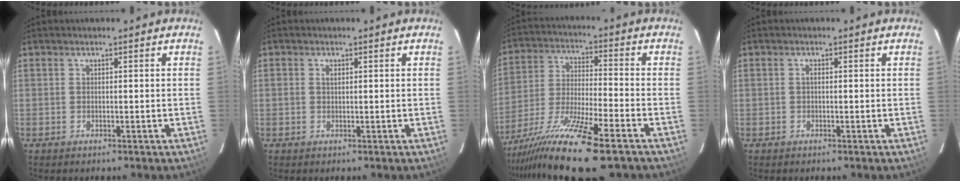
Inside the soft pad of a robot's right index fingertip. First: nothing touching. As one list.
[{"total": 0.9, "force": [0.3, 0.6, 0.7], "torque": [-0.012, 0.003, 0.004]}, {"total": 17.8, "force": [-13.2, 1.3, 11.9], "torque": [-0.244, -0.046, -0.239]}, {"total": 0.7, "force": [0.0, 0.3, 0.6], "torque": [-0.011, 0.004, -0.002]}]